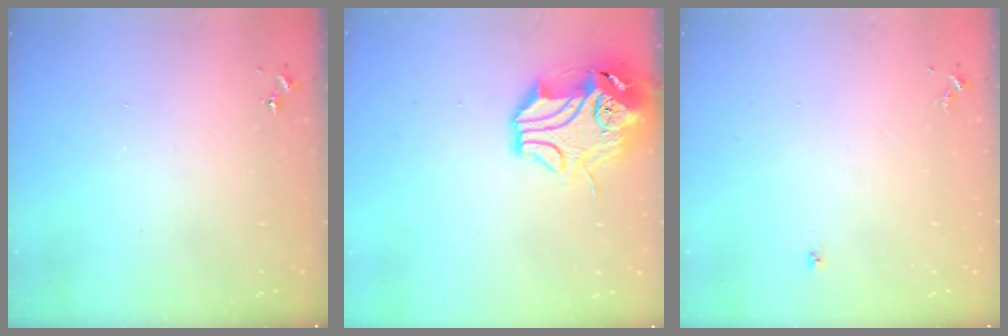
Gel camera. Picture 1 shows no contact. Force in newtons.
{"total": 16.1, "press": 15.9, "slide": 2.5}
{"total": 4.3, "press": 4.3, "slide": 0.4}